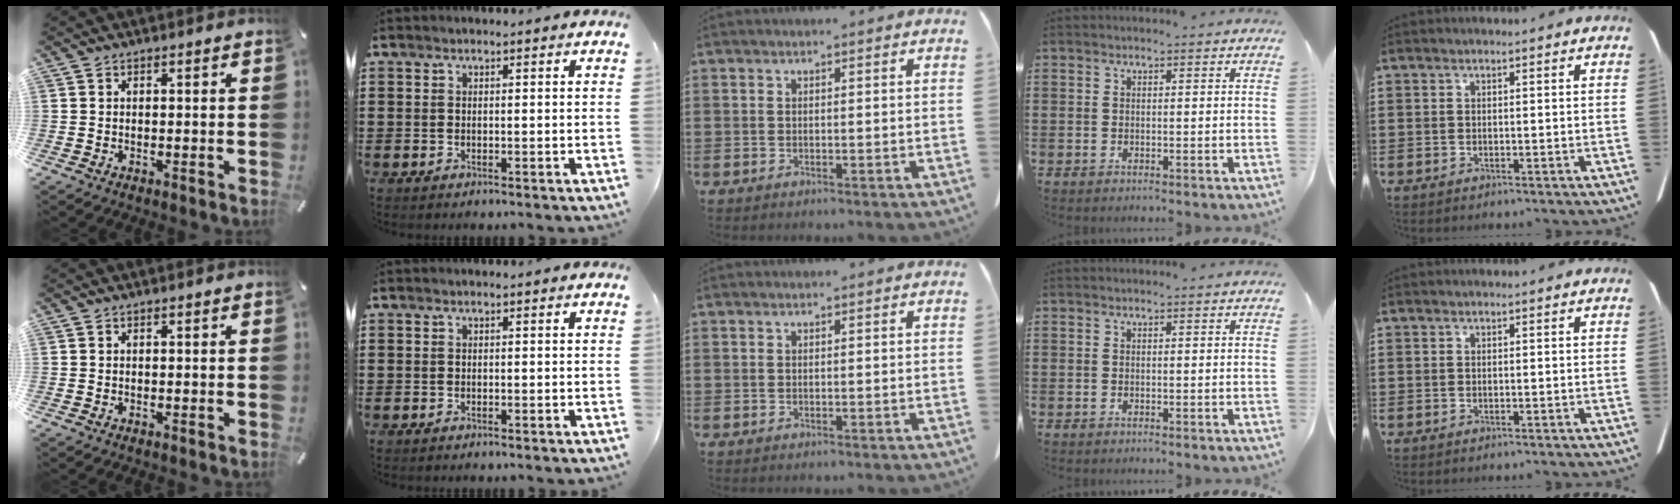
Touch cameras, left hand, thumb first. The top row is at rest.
{}